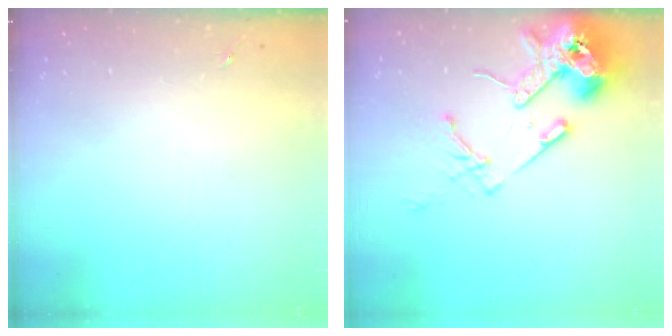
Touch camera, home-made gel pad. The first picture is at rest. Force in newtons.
{"total": 16.3, "press": 16.1, "slide": 2.5}